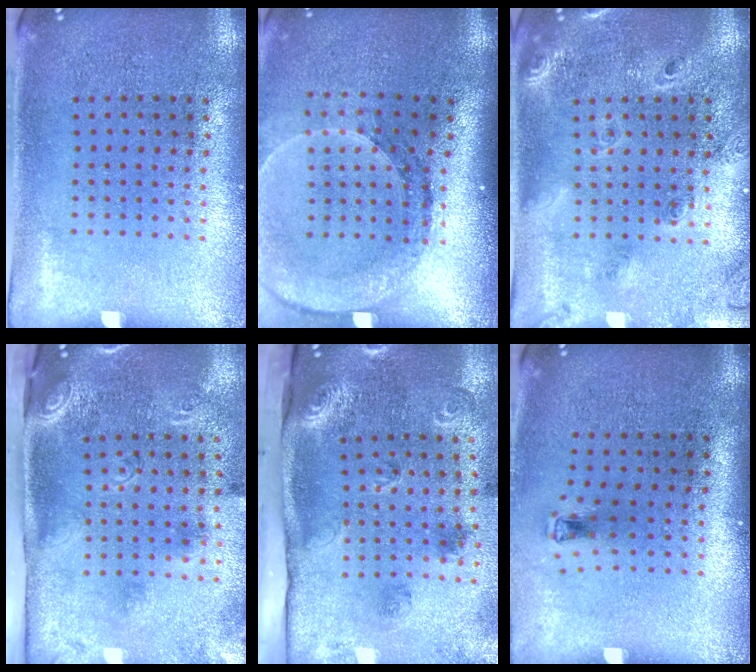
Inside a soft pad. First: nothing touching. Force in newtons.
{"total": 2.8, "press": 2.1, "slide": 1.9}
{"total": 1.9, "press": 1.7, "slide": 0.8}
{"total": 2.8, "press": 1.7, "slide": 2.2}
{"total": 2.5, "press": 1.9, "slide": 1.7}
{"total": 0.7, "press": 0.3, "slide": 0.6}